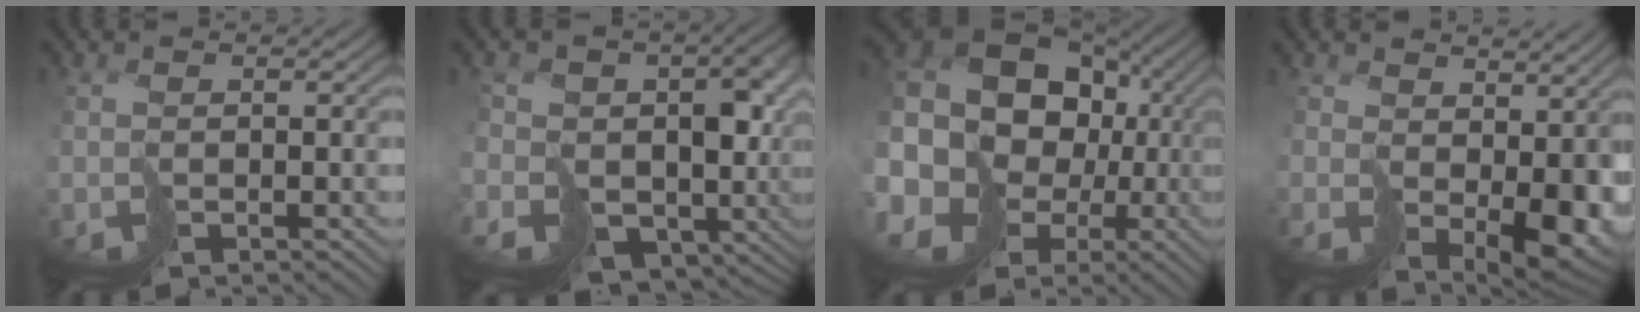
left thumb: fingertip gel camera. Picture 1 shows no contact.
{"total": 13.9, "force": [-2.2, 11.4, 7.7], "torque": [-0.155, -0.031, -0.026]}
{"total": 19.8, "force": [1.5, 16.3, 11.1], "torque": [-0.271, -0.003, 0.021]}
{"total": 7.3, "force": [1.4, 5.0, 5.2], "torque": [-0.094, -0.038, 0.052]}